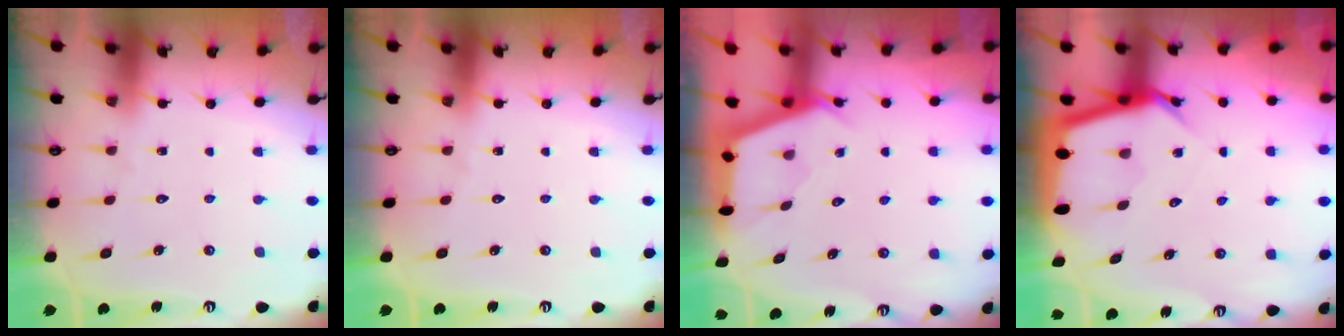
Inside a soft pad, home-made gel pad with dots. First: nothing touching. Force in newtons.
{"total": 0.0}
{"total": 2.7, "press": 2.7, "slide": 0.3}
{"total": 6.6, "press": 6.6, "slide": 0.7}